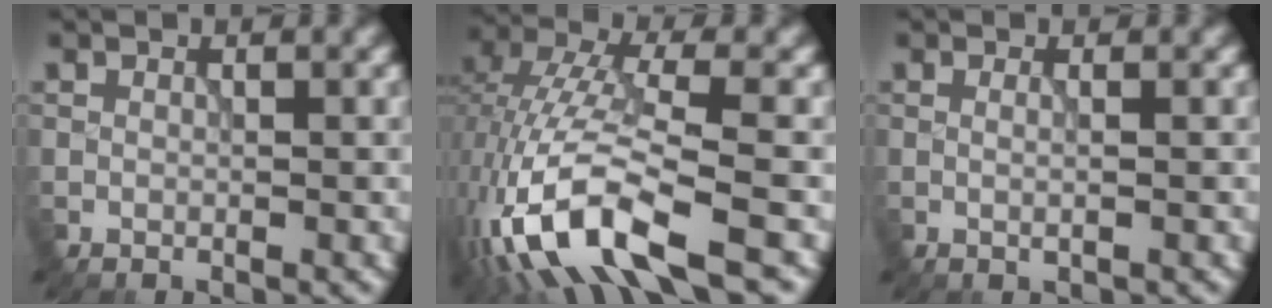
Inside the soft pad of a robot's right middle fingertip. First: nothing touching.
{"total": 11.9, "force": [-5.3, 3.9, 9.9], "torque": [-0.201, 0.001, -0.100]}
{"total": 1.3, "force": [0.3, 0.6, 1.2], "torque": [-0.001, -0.001, -0.007]}